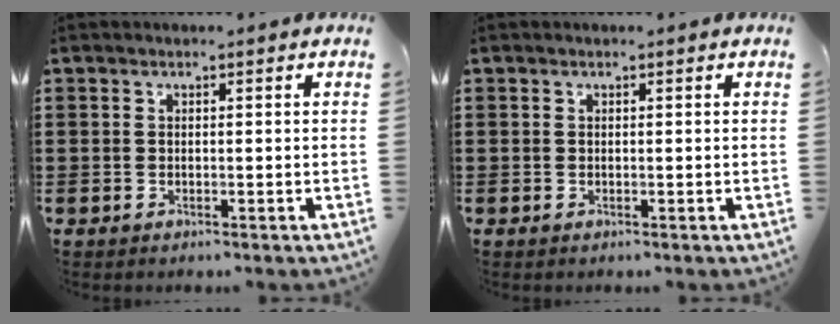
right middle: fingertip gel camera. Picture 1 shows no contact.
{"total": 0.0}